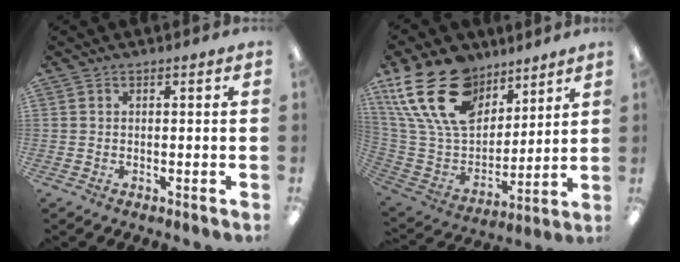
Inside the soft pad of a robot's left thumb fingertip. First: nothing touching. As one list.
[{"total": 24.0, "force": [13.1, 15.0, 13.5], "torque": [-0.274, -0.060, 0.242]}]